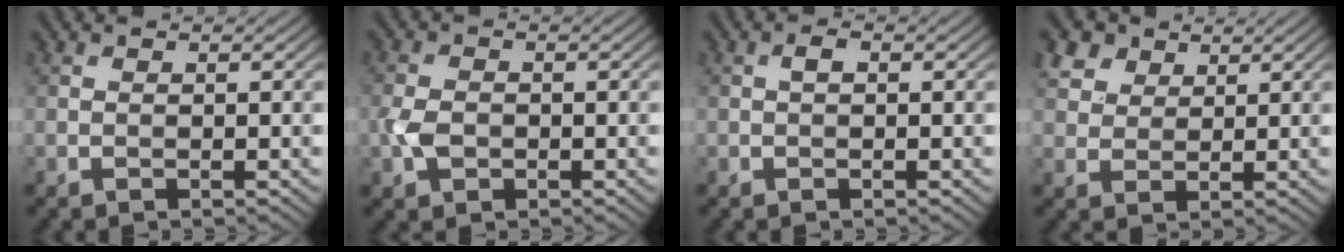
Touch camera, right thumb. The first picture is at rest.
{"total": 3.2, "force": [-0.9, 2.3, 2.0], "torque": [-0.052, -0.002, -0.022]}
{"total": 1.1, "force": [0.1, 0.6, 0.9], "torque": [-0.017, 0.006, 0.000]}
{"total": 5.3, "force": [3.4, 3.4, 2.2], "torque": [-0.069, -0.002, 0.077]}